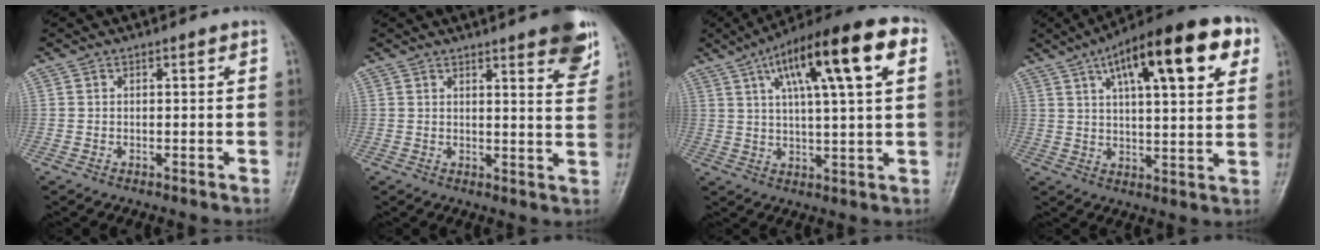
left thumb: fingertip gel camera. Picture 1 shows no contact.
{"total": 9.1, "force": [5.5, 1.9, 6.9], "torque": [-0.066, -0.025, 0.063]}
{"total": 19.2, "force": [7.5, 4.8, 17.0], "torque": [-0.256, 0.019, 0.114]}
{"total": 21.0, "force": [9.2, 6.8, 17.6], "torque": [-0.244, 0.009, 0.134]}